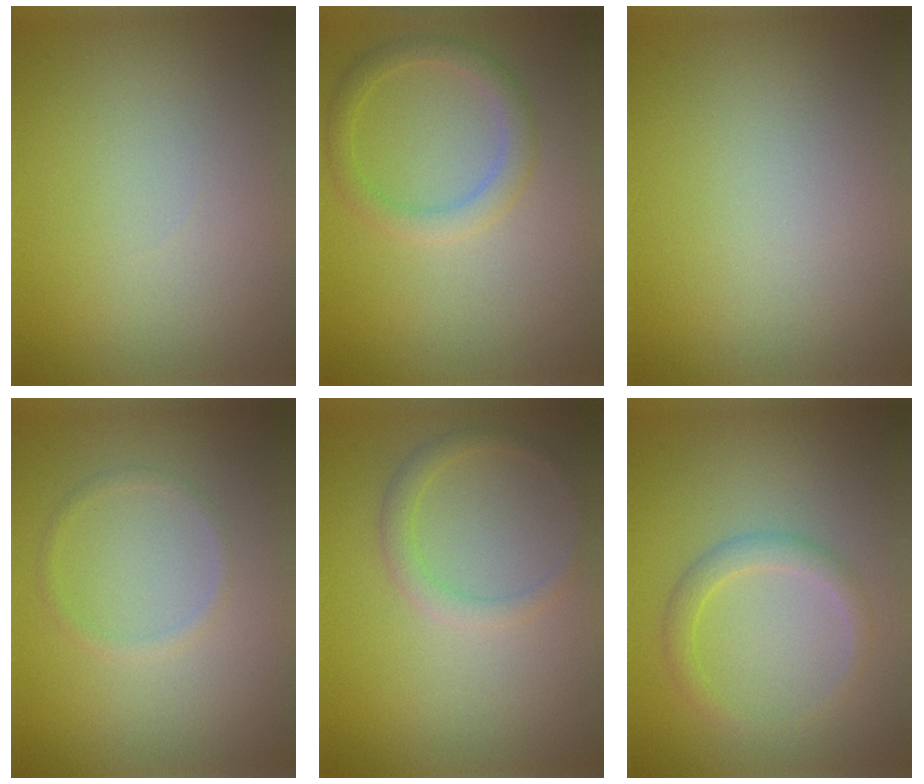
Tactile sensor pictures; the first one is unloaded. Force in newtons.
{"total": 2.3, "press": 2.3, "slide": 0.1}
{"total": 0.0}
{"total": 1.0, "press": 0.9, "slide": 0.0}
{"total": 1.7, "press": 1.7, "slide": 0.1}
{"total": 2.0, "press": 2.0, "slide": 0.1}